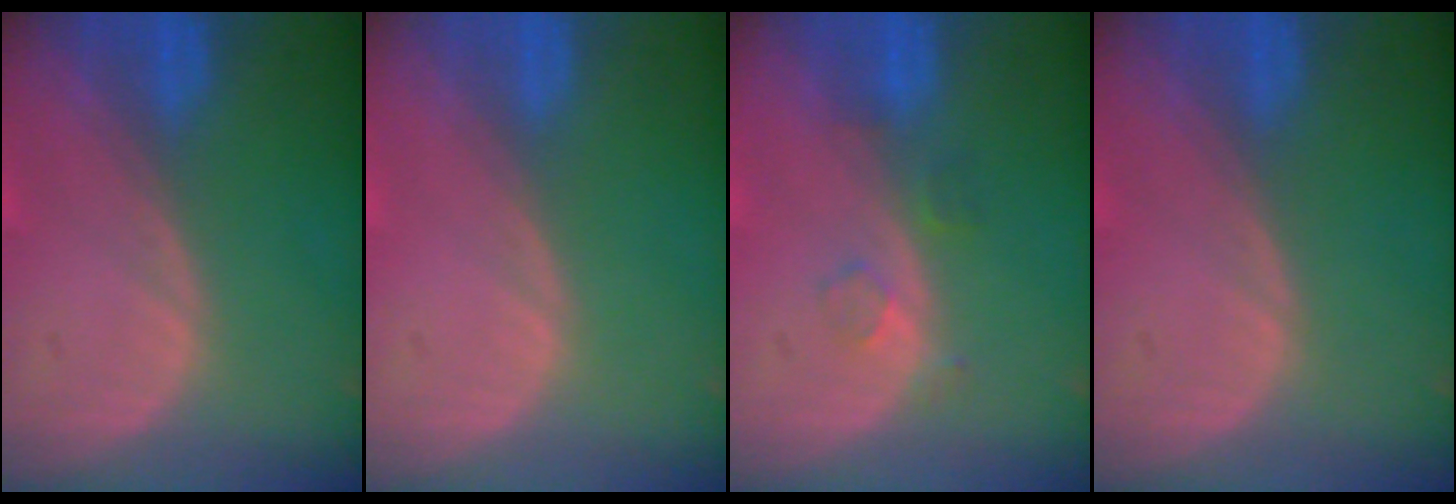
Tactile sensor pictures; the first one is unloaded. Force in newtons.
{"total": 0.0}
{"total": 2.1, "press": 2.1, "slide": 0.2}
{"total": 0.0}